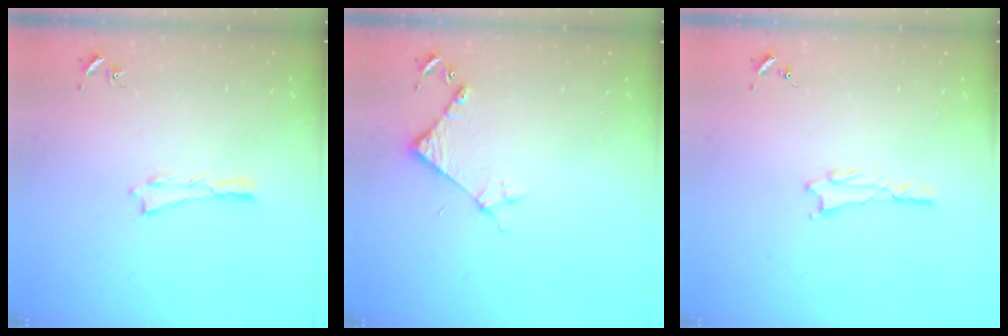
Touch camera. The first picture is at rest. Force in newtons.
{"total": 4.4, "press": 4.4, "slide": 0.4}
{"total": 1.0, "press": 1.0, "slide": 0.1}